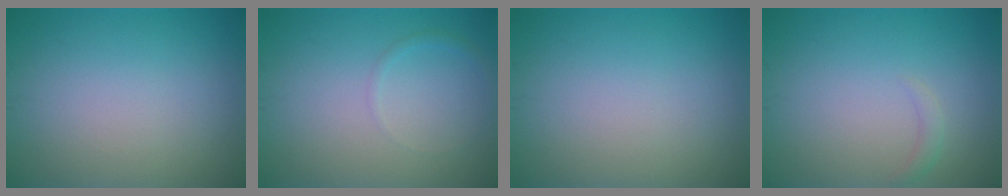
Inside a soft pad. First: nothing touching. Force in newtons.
{"total": 0.7, "press": 0.7, "slide": 0.1}
{"total": 0.0}
{"total": 0.9, "press": 0.9, "slide": 0.2}